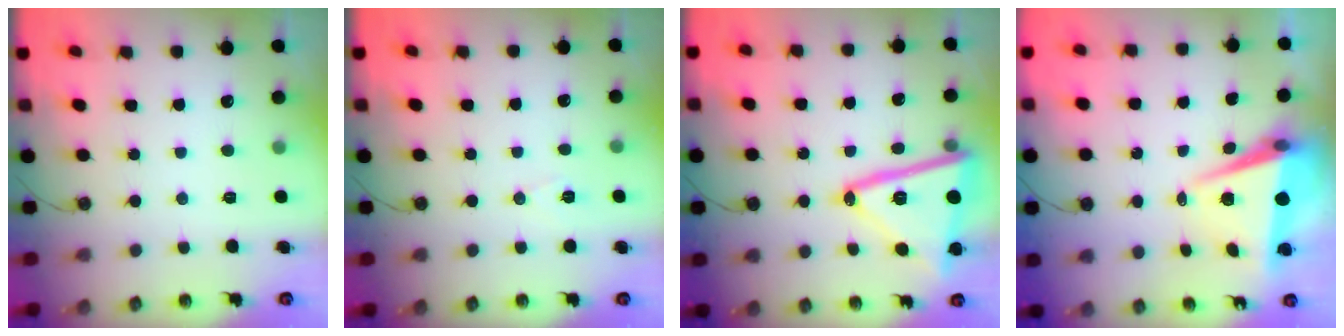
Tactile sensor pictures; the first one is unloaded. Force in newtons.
{"total": 6.2, "press": 4.3, "slide": 4.5}
{"total": 22.7, "press": 22.7, "slide": 1.3}
{"total": 7.4, "press": 6.5, "slide": 3.5}